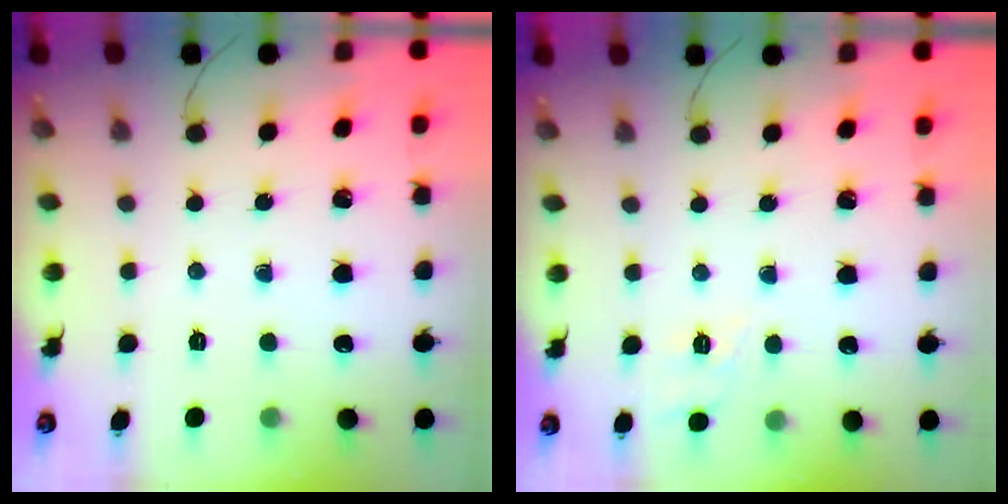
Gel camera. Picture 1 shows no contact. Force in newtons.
{"total": 5.9, "press": 5.7, "slide": 1.5}